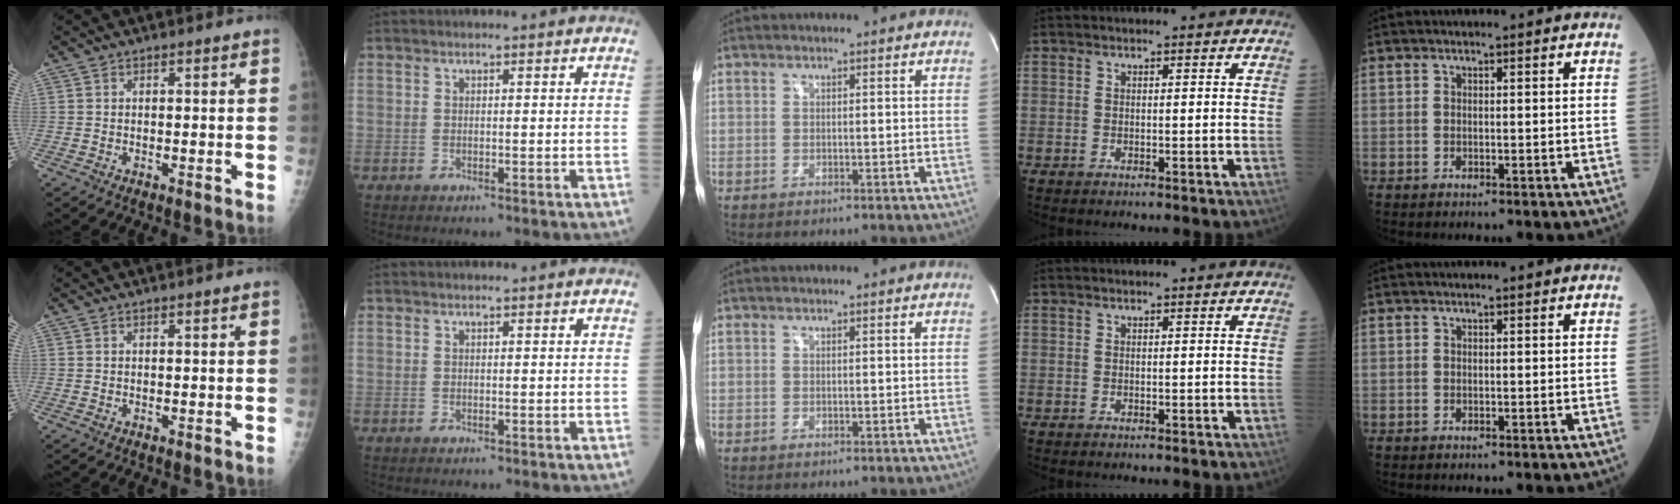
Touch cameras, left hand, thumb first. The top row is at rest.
{}